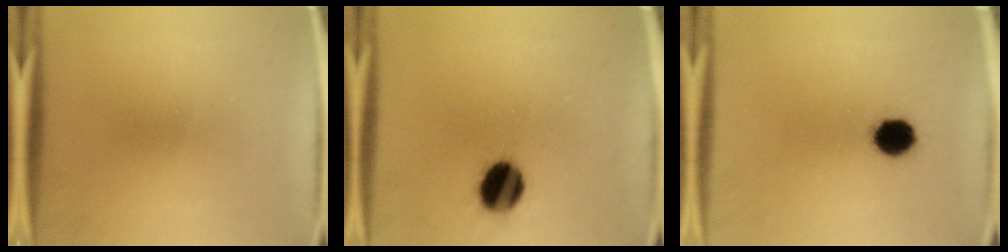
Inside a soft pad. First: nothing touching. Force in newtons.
{"total": 10.7}
{"total": 6.2}